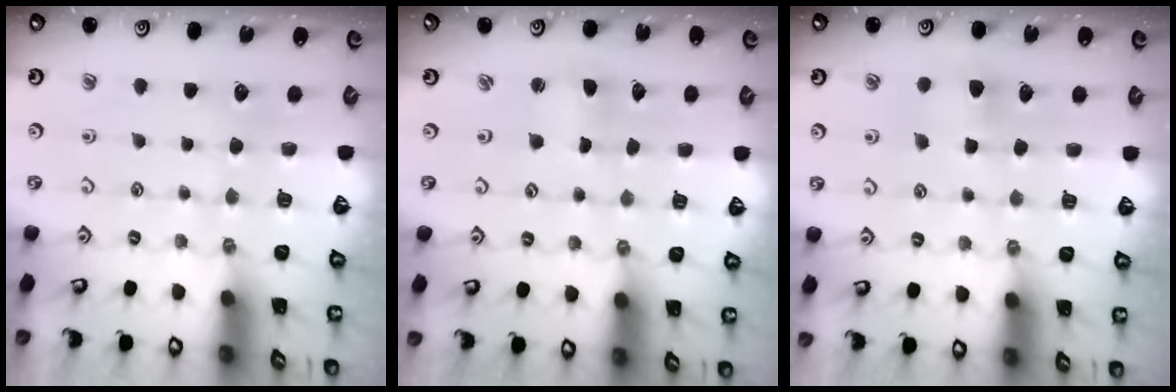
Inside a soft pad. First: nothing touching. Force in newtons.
{"total": 1.4, "press": 1.3, "slide": 0.3}
{"total": 4.8, "press": 4.7, "slide": 0.7}